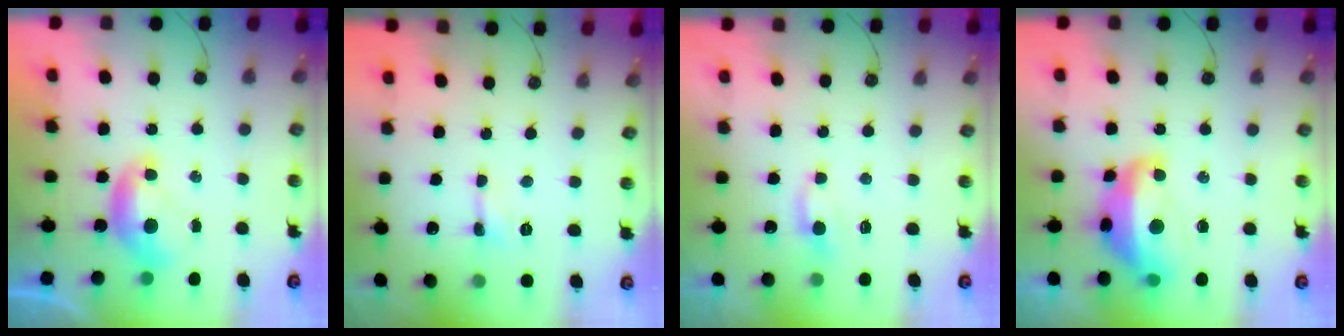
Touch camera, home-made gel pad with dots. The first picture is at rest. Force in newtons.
{"total": 0.0}
{"total": 0.7, "press": 0.5, "slide": 0.5}
{"total": 9.0, "press": 8.9, "slide": 1.0}